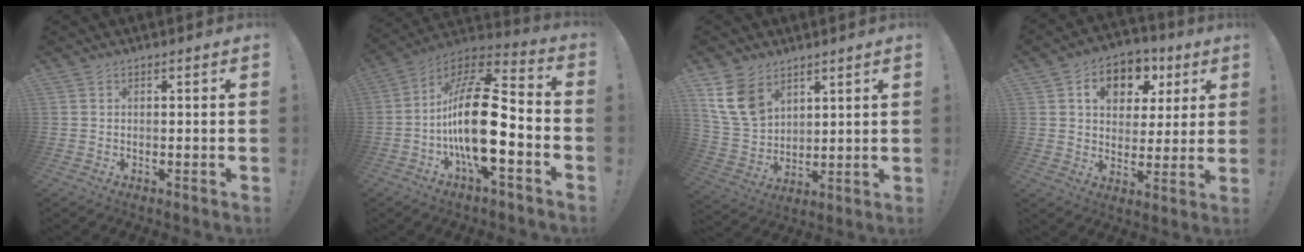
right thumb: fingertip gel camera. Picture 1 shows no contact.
{"total": 23.7, "force": [-4.0, 9.1, 21.5], "torque": [-0.401, 0.025, -0.063]}
{"total": 12.3, "force": [7.1, 8.3, 5.7], "torque": [-0.117, -0.032, 0.145]}
{"total": 11.6, "force": [4.5, 8.8, 6.0], "torque": [-0.093, -0.010, 0.087]}